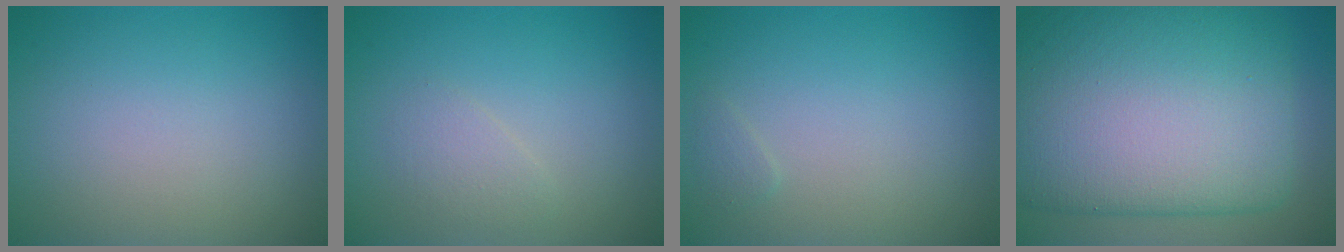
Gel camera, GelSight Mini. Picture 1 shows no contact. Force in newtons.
{"total": 1.4, "press": 1.4, "slide": 0.0}
{"total": 0.6, "press": 0.6, "slide": 0.0}
{"total": 15.1, "press": 15.1, "slide": 0.4}